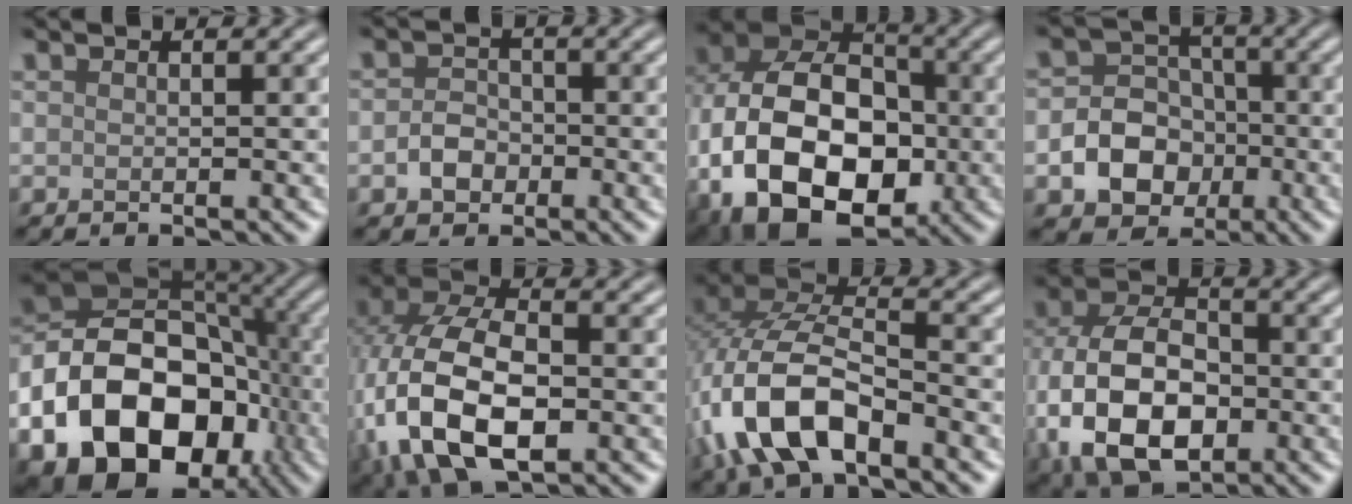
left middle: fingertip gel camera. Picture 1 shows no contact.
{"total": 2.4, "force": [-0.9, 1.9, 1.1], "torque": [-0.018, 0.001, -0.022]}
{"total": 17.4, "force": [-4.5, 12.0, 11.8], "torque": [-0.221, -0.014, -0.087]}
{"total": 6.3, "force": [-1.8, 5.2, 3.0], "torque": [-0.022, -0.004, -0.052]}
{"total": 17.9, "force": [-6.3, 13.0, 10.6], "torque": [-0.196, -0.022, -0.103]}
{"total": 14.1, "force": [-3.5, 8.8, 10.5], "torque": [-0.237, -0.022, -0.053]}
{"total": 10.7, "force": [-4.8, 5.1, 8.1], "torque": [-0.184, 0.005, -0.099]}
{"total": 12.9, "force": [-3.7, 8.1, 9.3], "torque": [-0.206, -0.017, -0.075]}